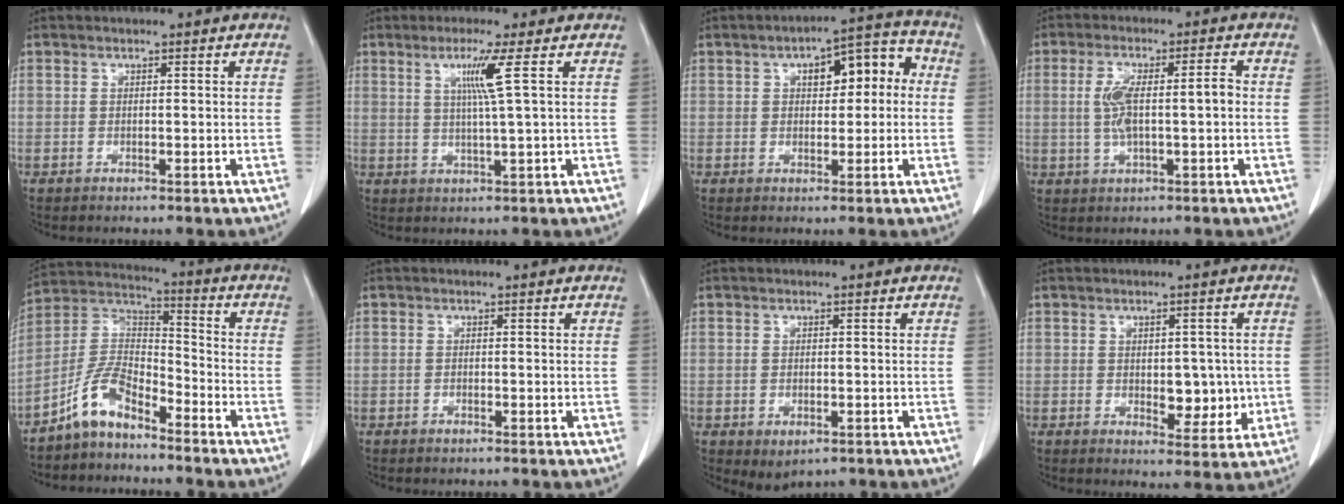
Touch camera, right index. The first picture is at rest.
{"total": 4.8, "force": [1.6, -1.5, 4.3], "torque": [-0.085, -0.006, 0.032]}
{"total": 8.6, "force": [1.7, 3.7, 7.6], "torque": [-0.097, 0.045, 0.021]}
{"total": 7.2, "force": [-0.1, 1.7, 6.9], "torque": [-0.141, 0.018, 0.001]}
{"total": 8.6, "force": [-6.4, 3.4, 4.6], "torque": [-0.102, 0.024, -0.131]}
{"total": 0.6, "force": [-0.5, 0.2, 0.2], "torque": [-0.009, 0.000, -0.008]}
{"total": 3.1, "force": [-1.5, 1.9, 1.9], "torque": [-0.025, -0.004, -0.009]}
{"total": 6.1, "force": [-0.5, 3.3, 5.1], "torque": [-0.057, -0.003, 0.003]}